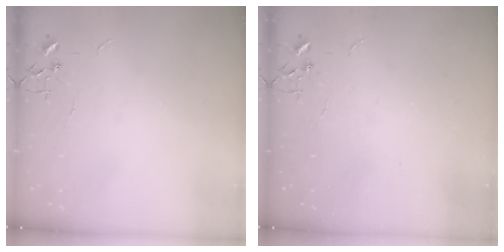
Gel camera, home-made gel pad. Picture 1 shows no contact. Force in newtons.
{"total": 0.0}